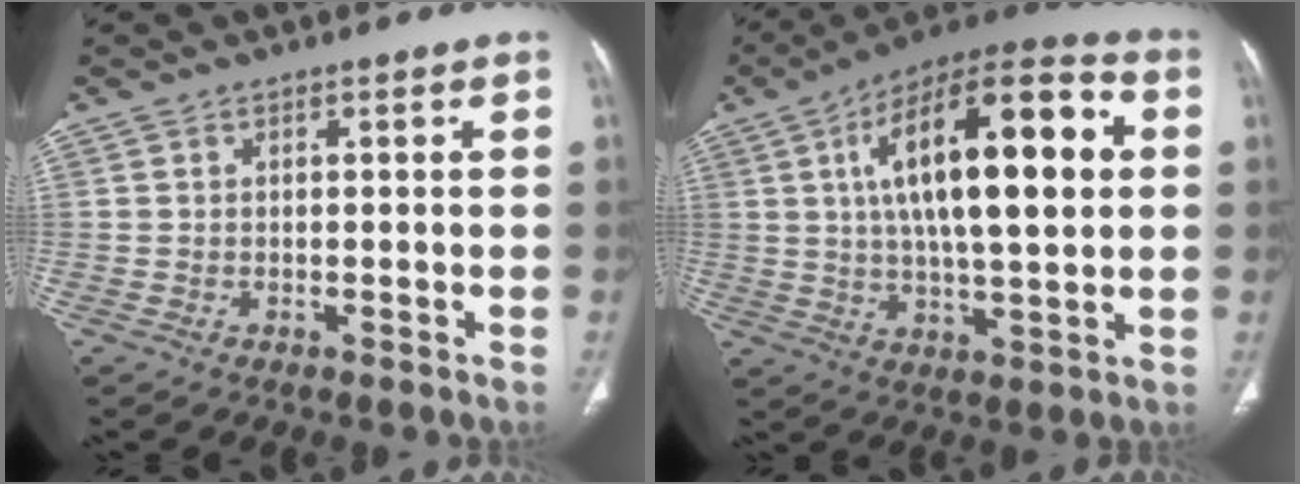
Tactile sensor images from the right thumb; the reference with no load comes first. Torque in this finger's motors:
{"motor_torque": [0.00, 5.01, 1.67, 1.10, 0.72]}